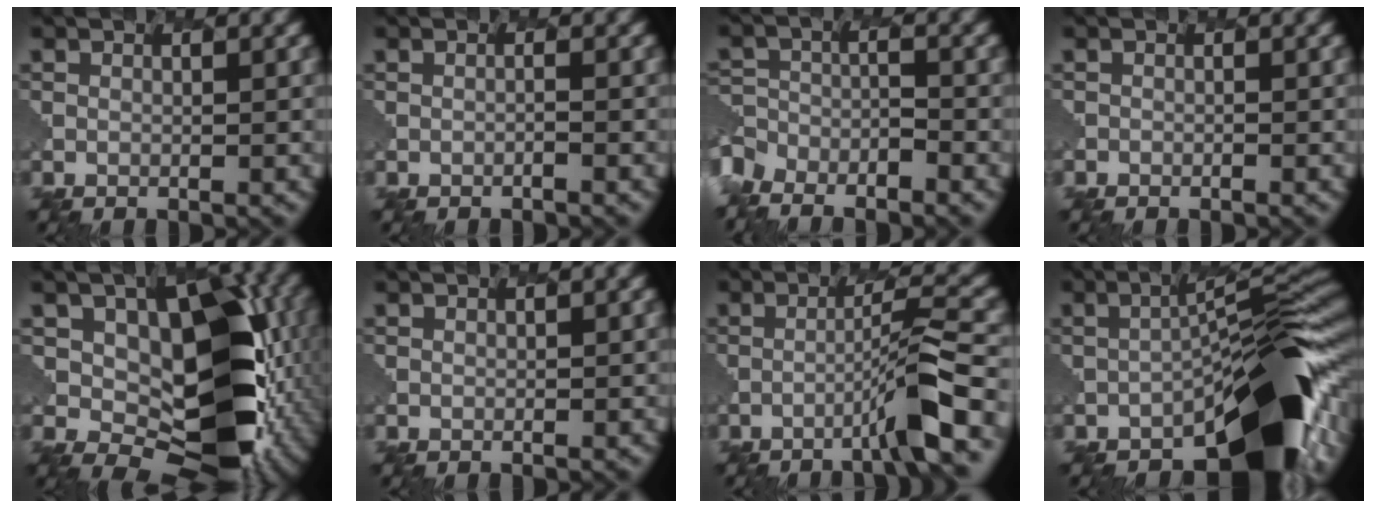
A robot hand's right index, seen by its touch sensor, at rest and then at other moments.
{"total": 1.1, "force": [-0.6, -0.4, -0.8], "torque": [-0.003, -0.008, -0.010]}
{"total": 7.9, "force": [-7.1, 3.4, 0.4], "torque": [-0.036, -0.011, -0.112]}
{"total": 1.7, "force": [-1.5, 0.2, -0.8], "torque": [-0.001, -0.009, -0.016]}
{"total": 12.3, "force": [0.7, 8.7, 8.7], "torque": [-0.162, -0.011, -0.002]}
{"total": 2.3, "force": [0.5, 1.3, 1.8], "torque": [-0.011, 0.017, -0.003]}
{"total": 3.6, "force": [-2.4, -1.1, 2.4], "torque": [-0.071, 0.018, -0.065]}
{"total": 9.9, "force": [-5.5, 3.0, 7.7], "torque": [-0.103, 0.012, -0.113]}